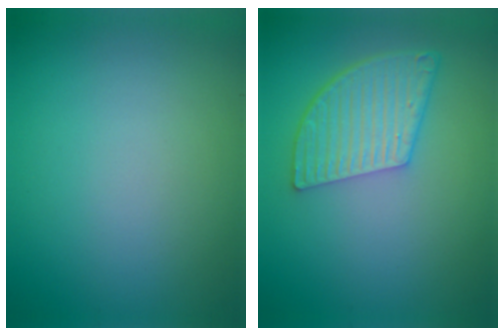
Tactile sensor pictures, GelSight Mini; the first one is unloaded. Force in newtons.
{"total": 5.8, "press": 4.3, "slide": 3.8}